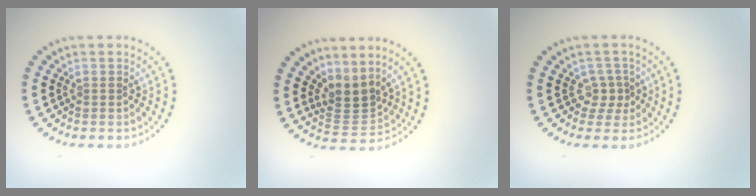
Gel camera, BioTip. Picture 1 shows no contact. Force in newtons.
{"total": 2.8, "press": 2.0, "slide": 2.0}
{"total": 1.7, "press": 1.3, "slide": 1.2}